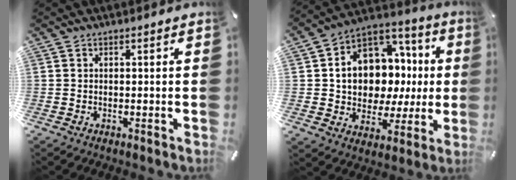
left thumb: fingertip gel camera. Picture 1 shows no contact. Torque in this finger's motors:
{"motor_torque": [2.51, 2.50, 0.76, -0.38, 0.51]}